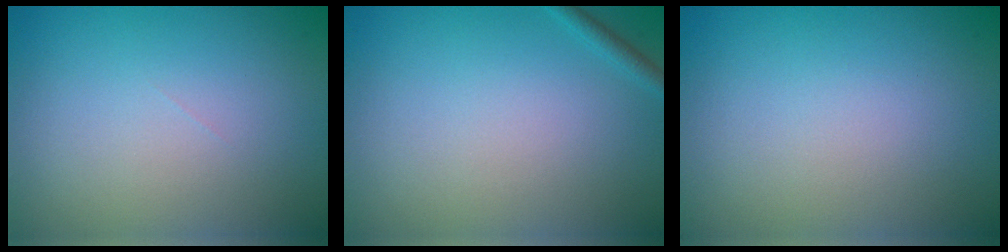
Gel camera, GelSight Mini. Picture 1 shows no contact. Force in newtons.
{"total": 0.9, "press": 0.9, "slide": 0.1}
{"total": 0.0}